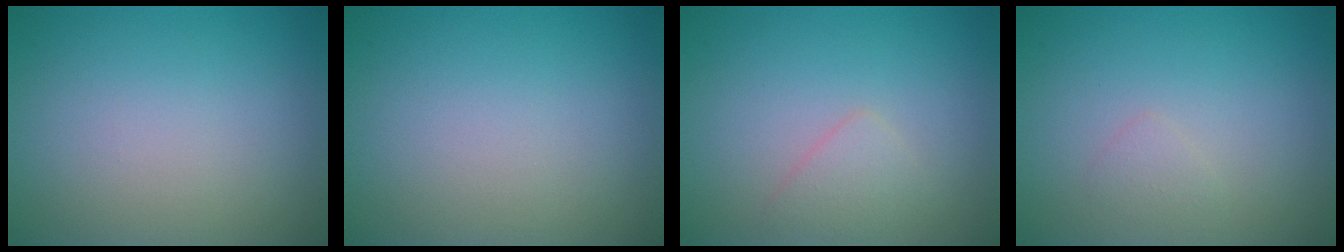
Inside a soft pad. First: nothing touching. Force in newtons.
{"total": 0.0}
{"total": 1.5, "press": 1.5, "slide": 0.0}
{"total": 0.8, "press": 0.8, "slide": 0.1}